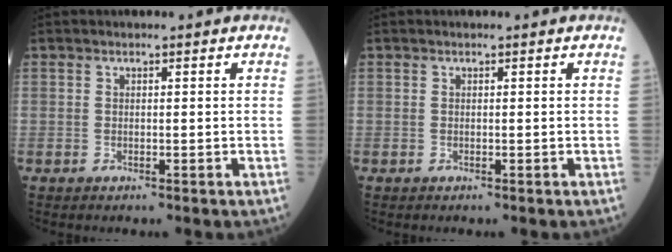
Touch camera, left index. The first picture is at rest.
{"total": 0.0}